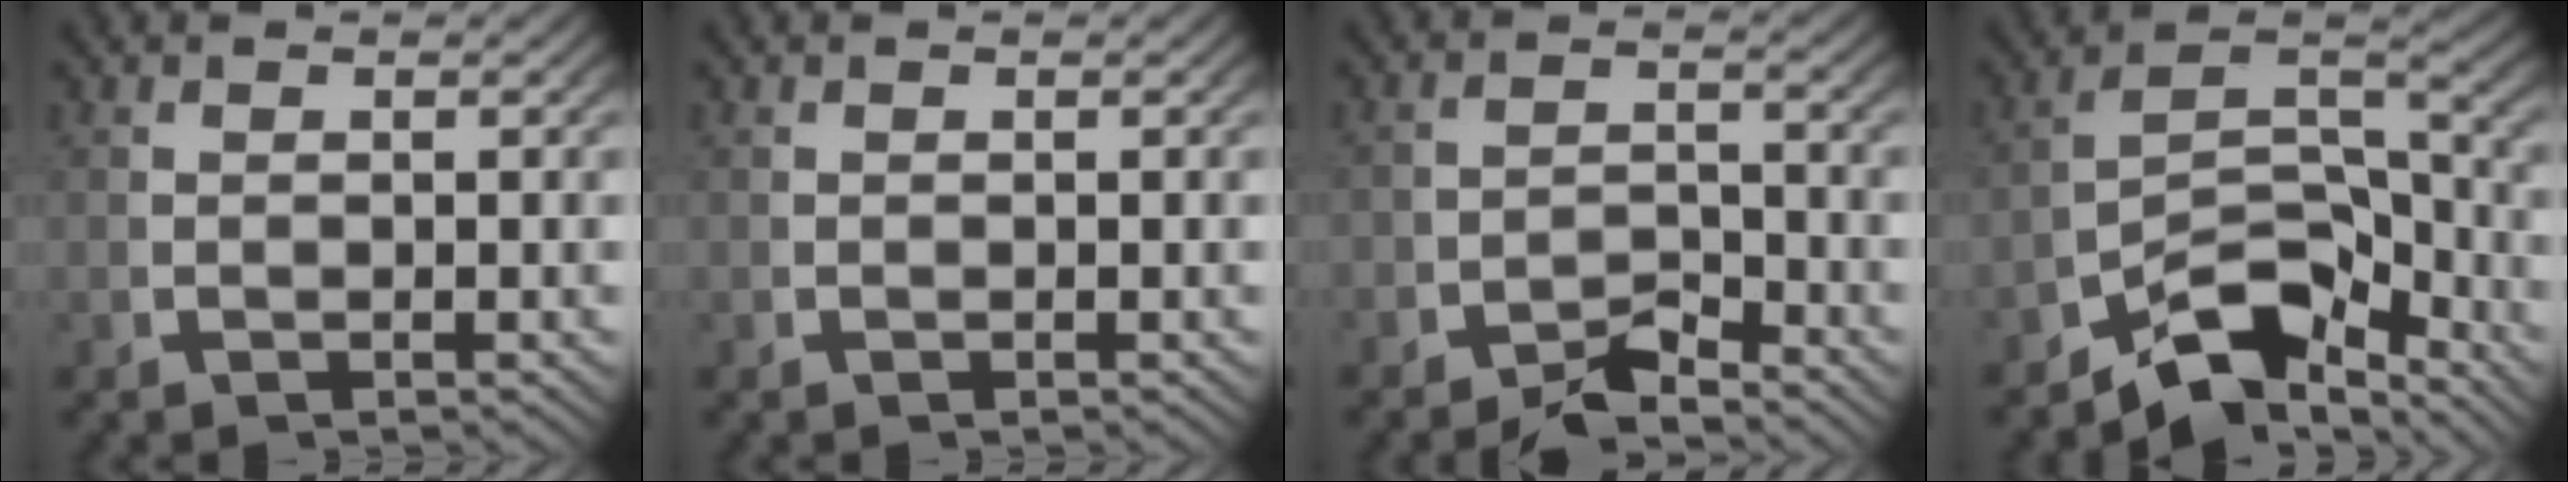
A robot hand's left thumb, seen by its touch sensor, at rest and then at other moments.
{"total": 0.0}
{"total": 4.1, "force": [-3.6, 1.5, 1.2], "torque": [-0.002, -0.015, -0.064]}
{"total": 8.7, "force": [-3.8, 4.8, 6.2], "torque": [-0.108, -0.033, -0.052]}